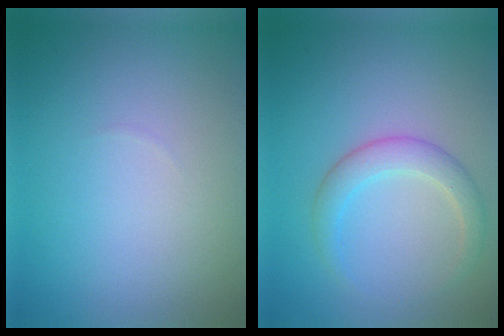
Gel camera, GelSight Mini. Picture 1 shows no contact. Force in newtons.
{"total": 2.6, "press": 2.6, "slide": 0.1}